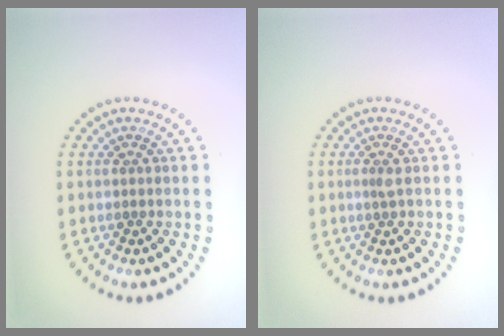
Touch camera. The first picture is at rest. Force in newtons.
{"total": 0.8, "press": 0.5, "slide": 0.6}